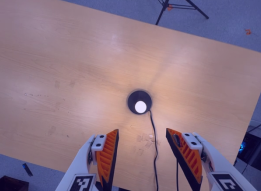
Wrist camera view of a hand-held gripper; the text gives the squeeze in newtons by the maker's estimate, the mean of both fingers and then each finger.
{"total": 0.0}